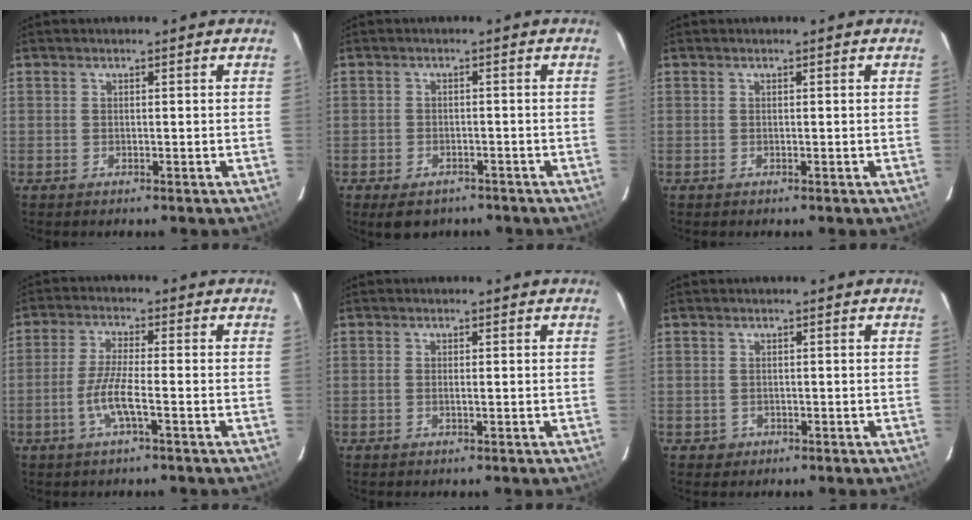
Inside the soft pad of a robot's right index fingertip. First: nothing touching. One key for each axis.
{"total": 5.8, "fx": -4.1, "fy": 3.3, "fz": 2.4, "tx": -0.052, "ty": -0.005, "tz": -0.054}
{"total": 0.0}
{"total": 5.9, "fx": -2.3, "fy": 0.2, "fz": 5.4, "tx": -0.113, "ty": -0.001, "tz": -0.046}
{"total": 0.7, "fx": -0.1, "fy": 0.1, "fz": 0.7, "tx": -0.015, "ty": 0.002, "tz": -0.003}
{"total": 1.8, "fx": -0.4, "fy": 1.7, "fz": 0.1, "tx": -0.002, "ty": 0.003, "tz": -0.002}